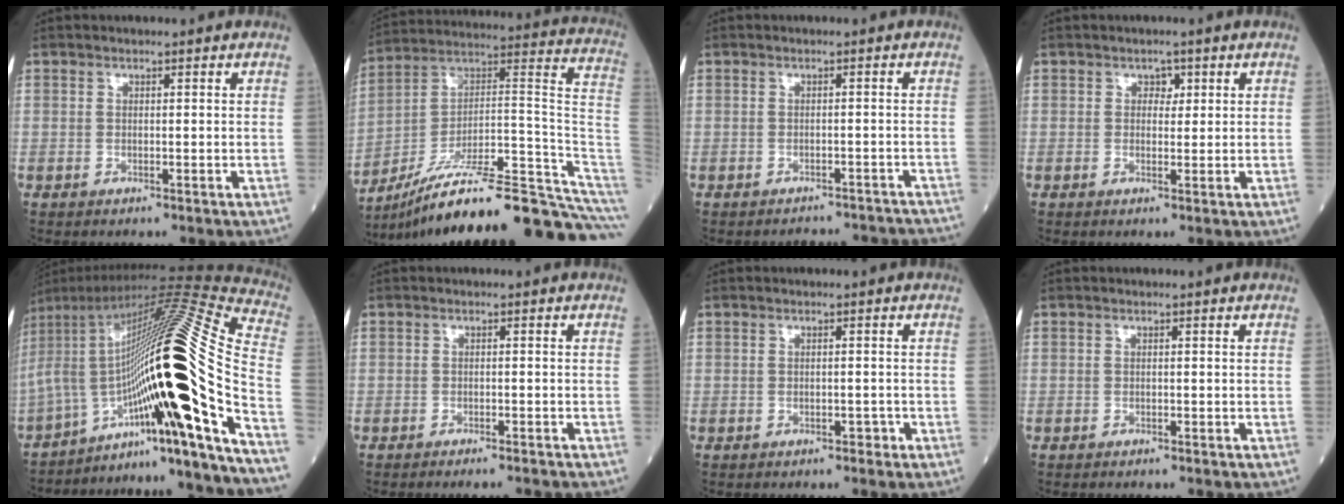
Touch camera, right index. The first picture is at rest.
{"total": 28.3, "force": [-23.0, 0.9, 16.5], "torque": [-0.138, 0.037, -0.346]}
{"total": 7.2, "force": [-7.0, 1.5, 0.5], "torque": [0.003, 0.010, -0.069]}
{"total": 1.7, "force": [0.7, 1.2, 0.9], "torque": [-0.004, 0.001, 0.008]}
{"total": 28.7, "force": [-11.6, -0.5, 26.2], "torque": [-0.399, 0.027, -0.192]}
{"total": 3.1, "force": [-2.8, 0.2, 1.2], "torque": [-0.011, -0.004, -0.037]}
{"total": 1.0, "force": [-0.5, 0.5, 0.7], "torque": [-0.010, 0.000, -0.005]}
{"total": 0.0}